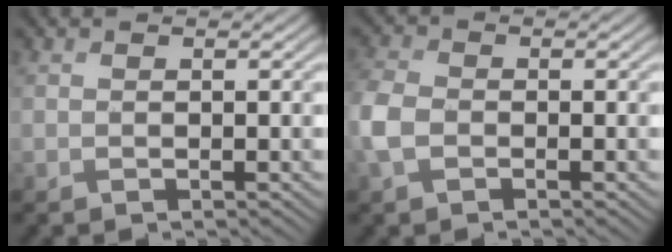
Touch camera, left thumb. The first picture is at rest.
{"total": 3.9, "force": [-1.7, 2.5, 2.4], "torque": [-0.070, -0.001, -0.047]}